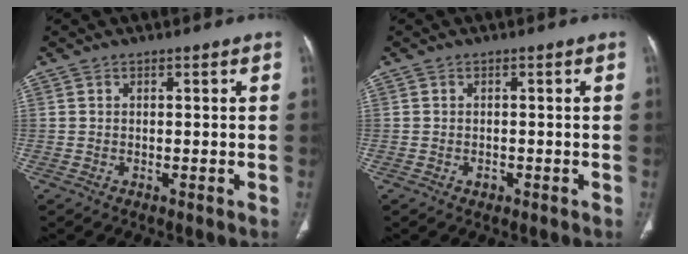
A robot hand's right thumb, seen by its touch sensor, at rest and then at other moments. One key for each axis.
{"total": 0.9, "fx": -0.5, "fy": 0.7, "fz": 0.4, "tx": -0.002, "ty": 0.005, "tz": -0.006}